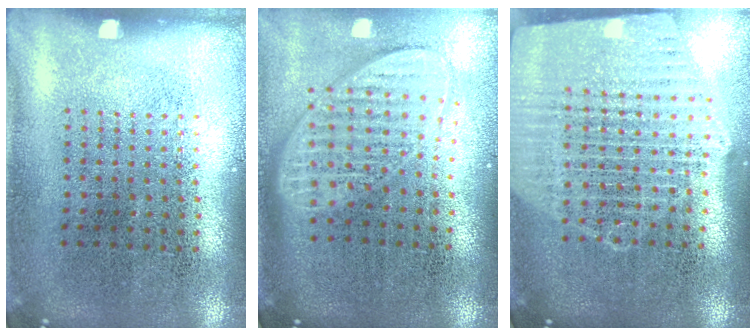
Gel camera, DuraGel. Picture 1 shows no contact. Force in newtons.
{"total": 1.9, "press": 1.5, "slide": 1.1}
{"total": 2.2, "press": 2.0, "slide": 1.0}